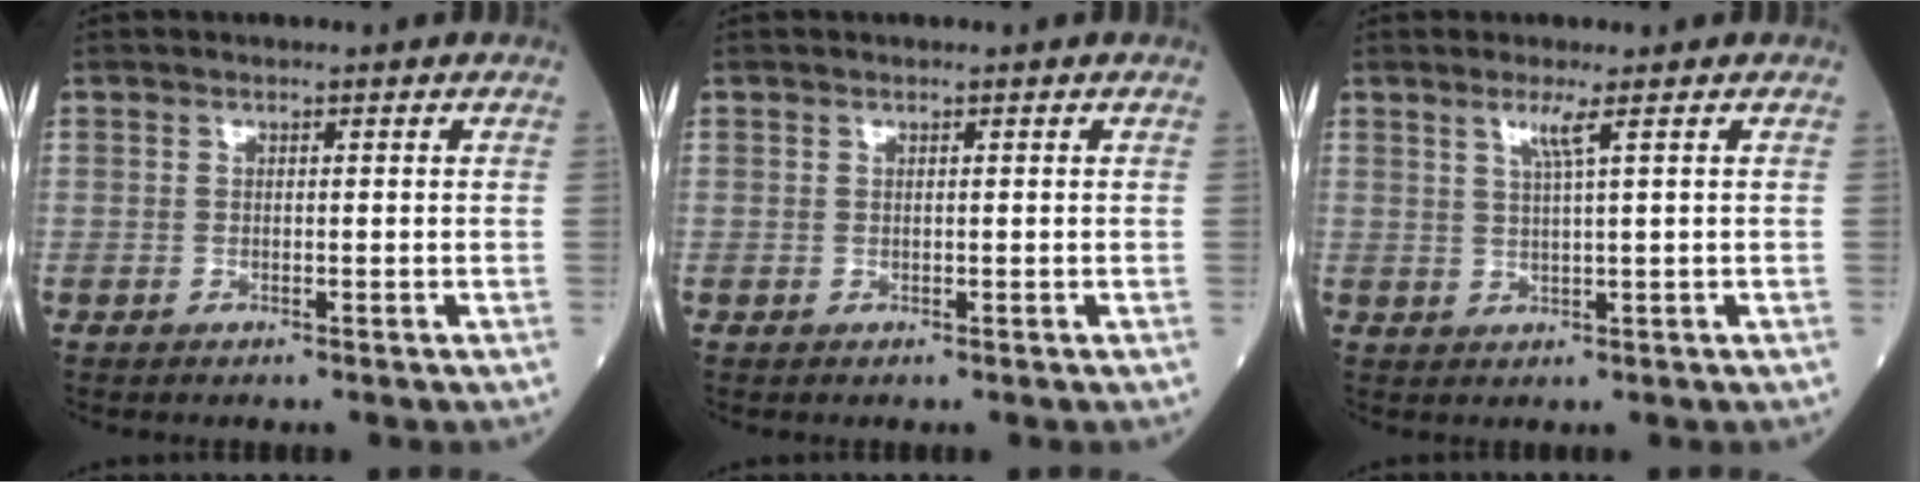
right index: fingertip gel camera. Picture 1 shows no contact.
{"total": 0.0}
{"total": 2.5, "force": [1.2, -0.7, 2.0], "torque": [-0.043, -0.003, 0.027]}